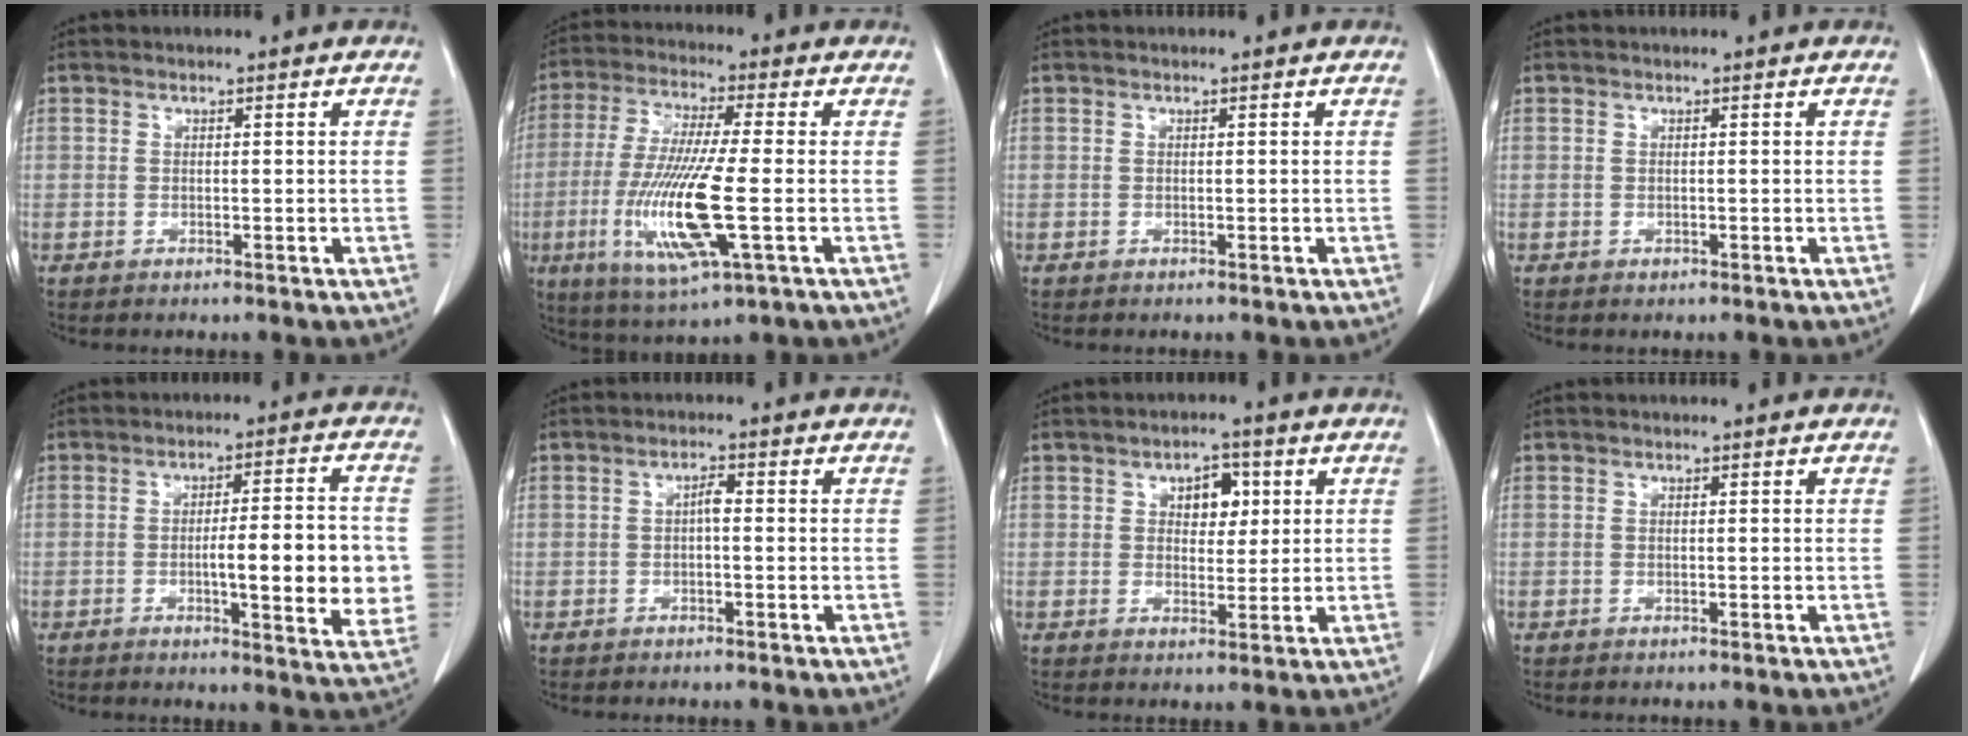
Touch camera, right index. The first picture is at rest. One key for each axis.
{"total": 14.6, "fx": -3.4, "fy": 1.2, "fz": 14.1, "tx": -0.292, "ty": -0.025, "tz": -0.062}
{"total": 0.0}
{"total": 0.0}
{"total": 12.6, "fx": -1.5, "fy": 2.1, "fz": 12.4, "tx": -0.162, "ty": 0.002, "tz": -0.018}
{"total": 1.6, "fx": -0.1, "fy": 0.4, "fz": 1.6, "tx": -0.028, "ty": 0.005, "tz": -0.002}
{"total": 4.5, "fx": 1.6, "fy": 2.7, "fz": 3.3, "tx": -0.045, "ty": 0.009, "tz": 0.026}
{"total": 0.0}